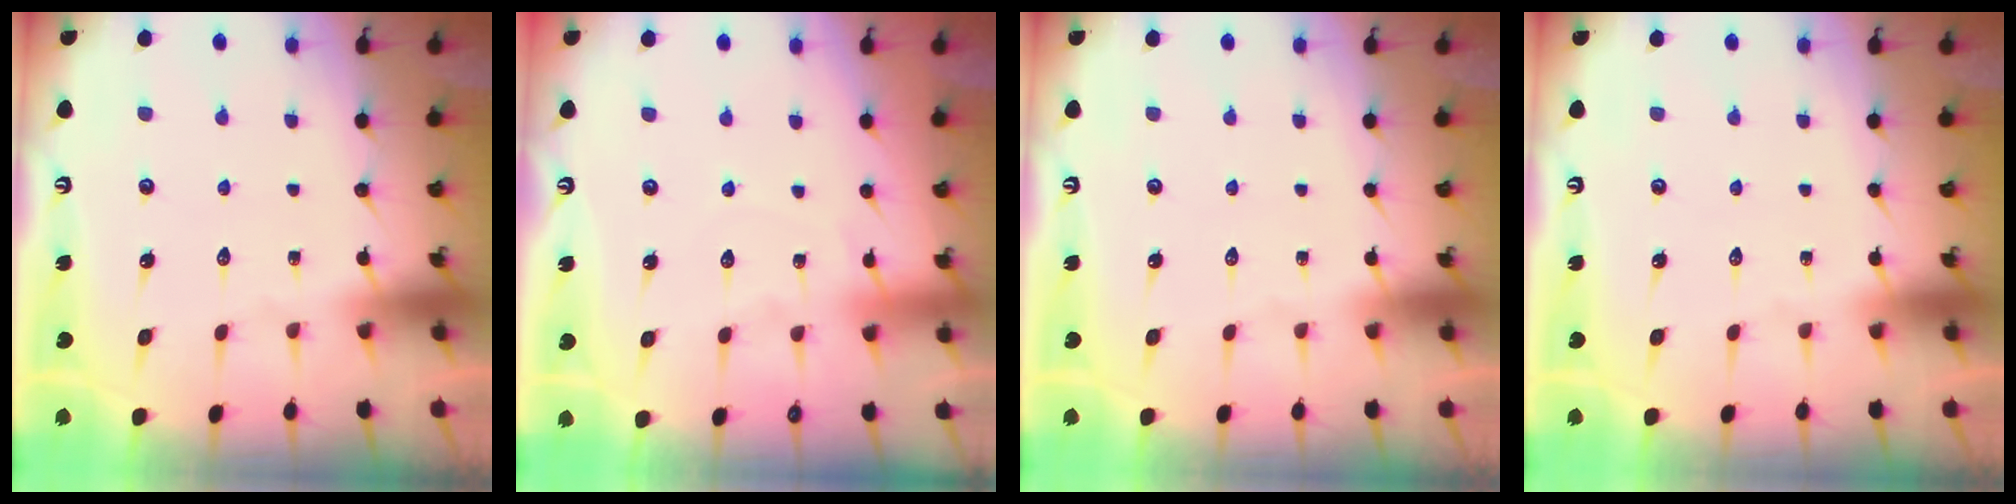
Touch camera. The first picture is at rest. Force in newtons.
{"total": 5.4, "press": 5.4, "slide": 0.5}
{"total": 0.0}
{"total": 0.0}